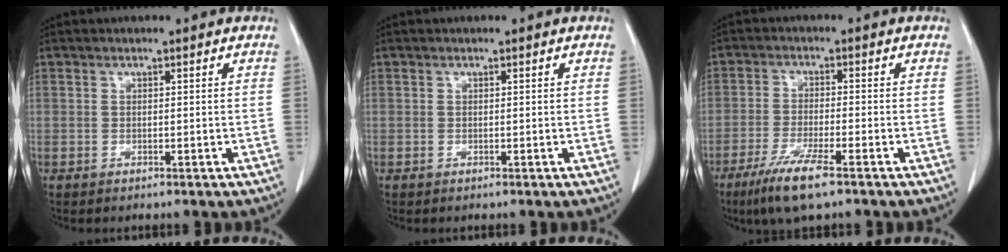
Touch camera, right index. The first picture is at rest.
{"total": 0.0}
{"total": 7.5, "force": [-4.8, 0.4, 5.7], "torque": [-0.114, -0.020, -0.086]}